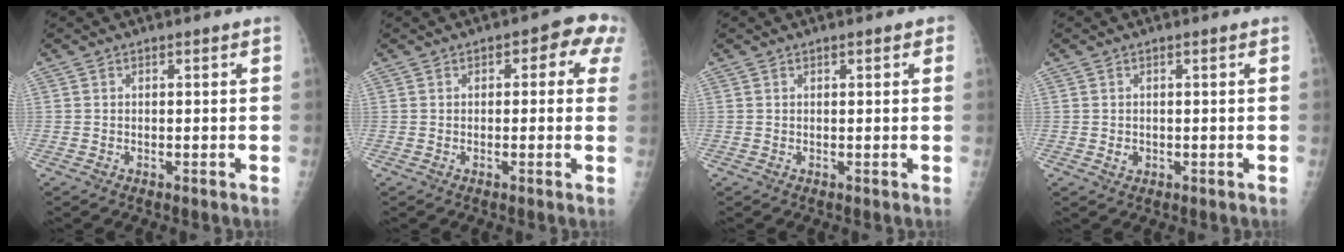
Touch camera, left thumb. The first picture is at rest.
{"total": 5.8, "force": [1.8, 3.2, 4.5], "torque": [-0.012, 0.011, 0.007]}
{"total": 1.5, "force": [0.8, 0.7, 1.1], "torque": [-0.010, 0.001, 0.009]}
{"total": 1.1, "force": [-0.1, 0.9, 0.6], "torque": [-0.007, 0.000, 0.003]}